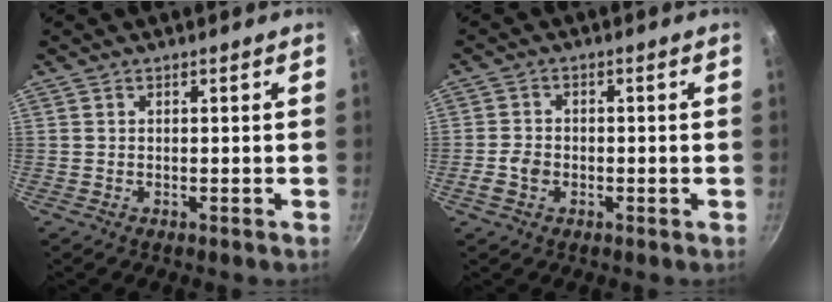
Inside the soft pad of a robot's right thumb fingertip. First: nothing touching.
{"total": 3.6, "force": [-1.2, 2.7, 2.0], "torque": [-0.034, 0.018, -0.024]}